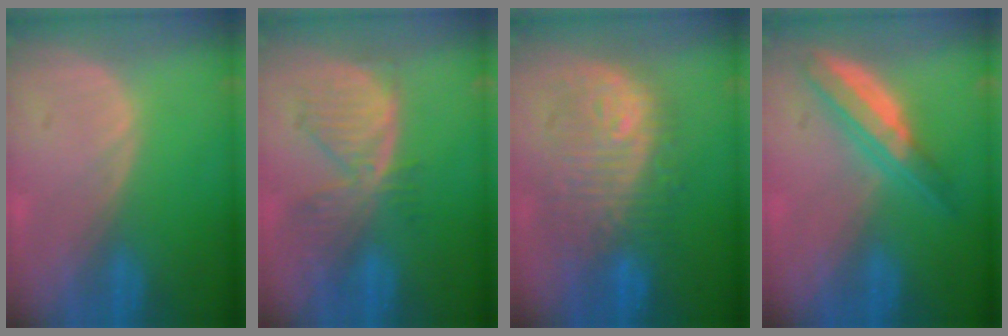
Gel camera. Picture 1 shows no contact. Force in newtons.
{"total": 7.6, "press": 6.8, "slide": 3.5}
{"total": 10.4, "press": 10.1, "slide": 2.6}
{"total": 6.1, "press": 5.7, "slide": 2.2}